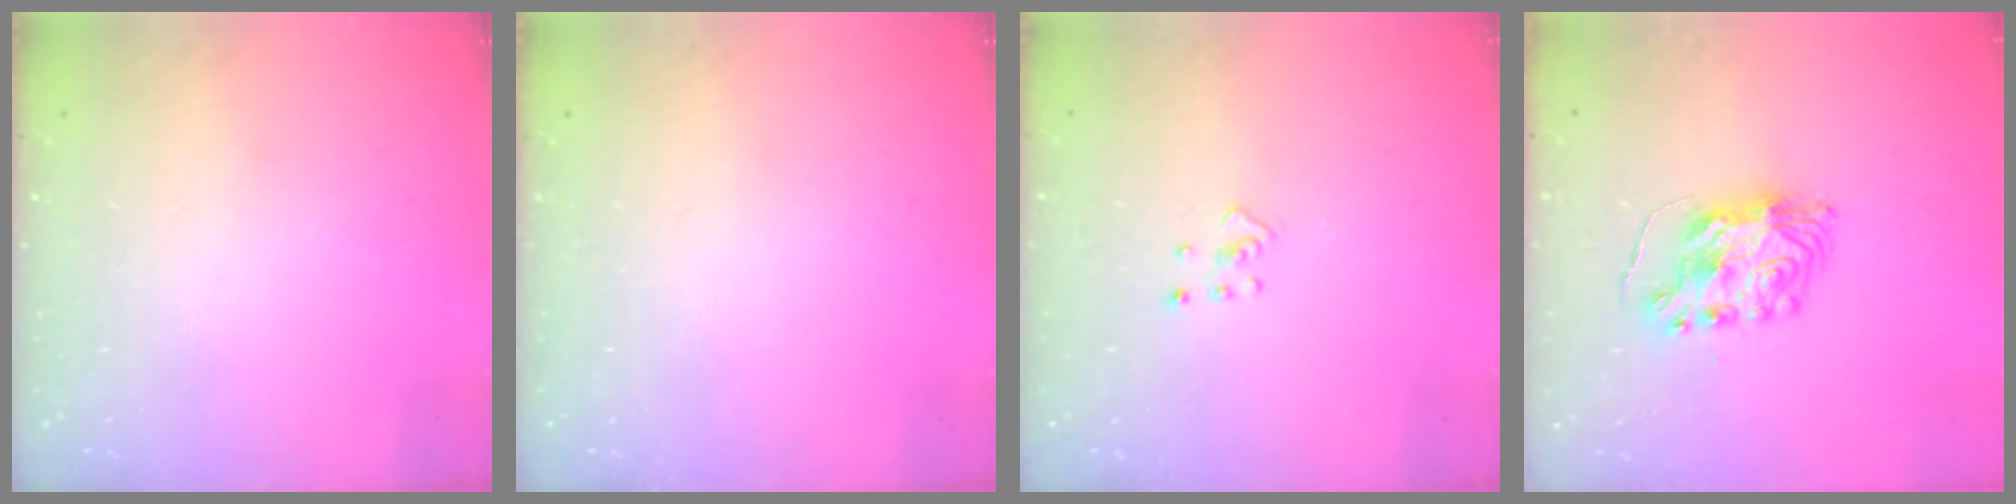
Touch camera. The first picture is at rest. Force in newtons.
{"total": 0.0}
{"total": 2.4, "press": 2.3, "slide": 0.4}
{"total": 8.6, "press": 8.5, "slide": 0.7}